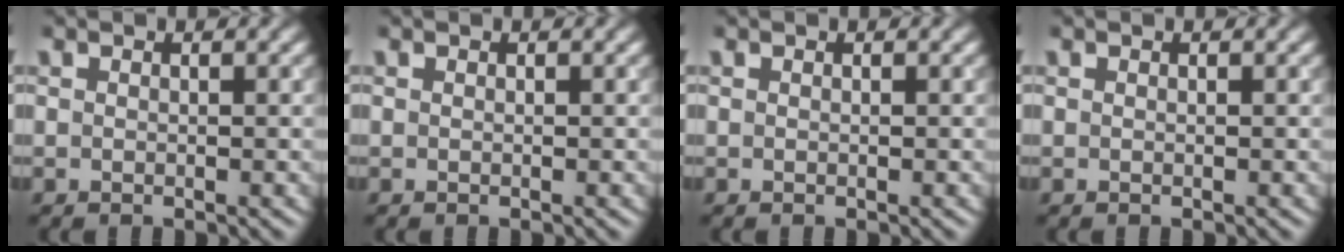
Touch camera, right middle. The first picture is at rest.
{"total": 0.0}
{"total": 0.0}
{"total": 0.0}